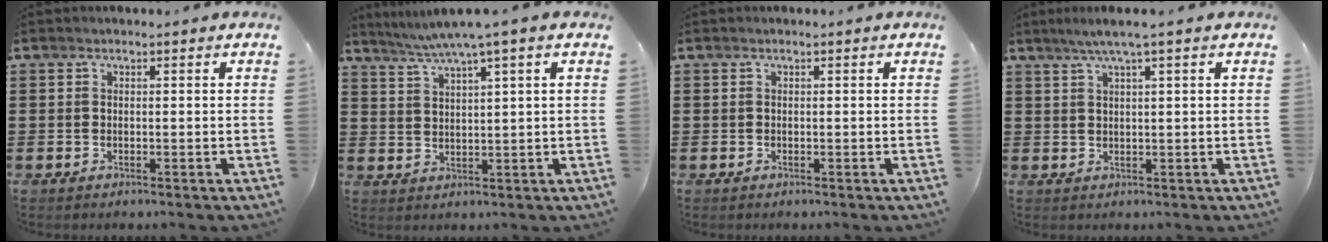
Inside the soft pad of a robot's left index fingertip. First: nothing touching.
{"total": 4.3, "force": [3.1, -0.6, 2.9], "torque": [-0.064, -0.011, 0.052]}
{"total": 0.0}
{"total": 2.8, "force": [1.6, -0.4, 2.3], "torque": [-0.046, -0.001, 0.026]}